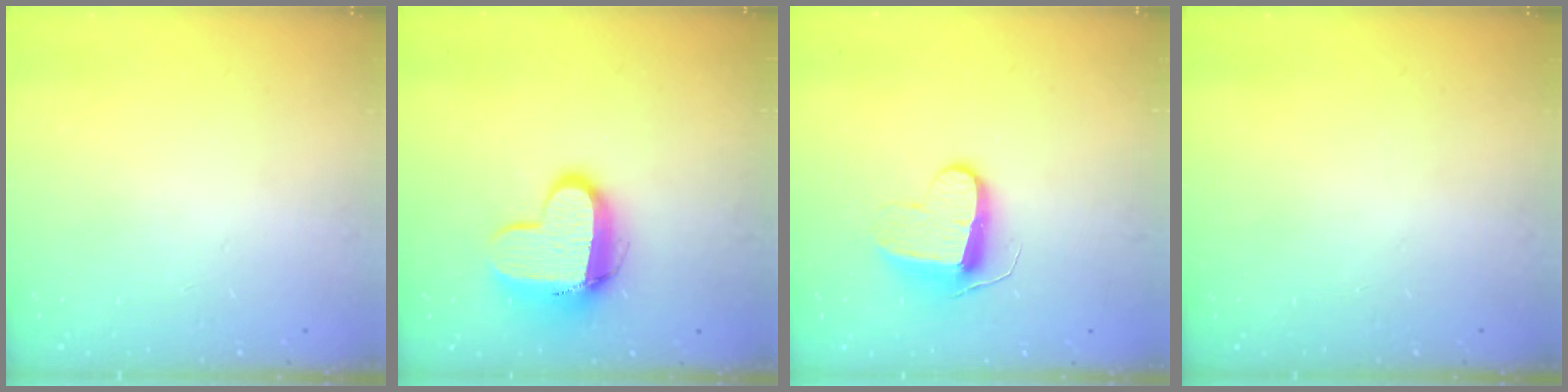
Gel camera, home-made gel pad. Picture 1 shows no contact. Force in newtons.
{"total": 12.1, "press": 12.0, "slide": 0.9}
{"total": 9.7, "press": 9.7, "slide": 0.2}
{"total": 0.0}